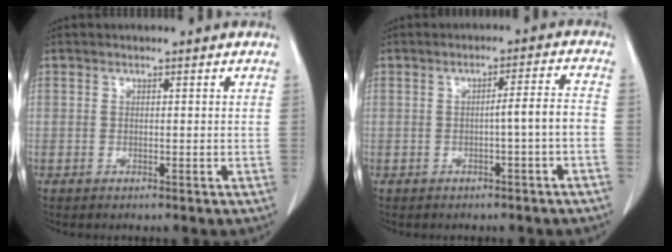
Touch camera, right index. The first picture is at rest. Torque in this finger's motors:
{"motor_torque": [0.61, -0.30, 0.24, 0.05]}